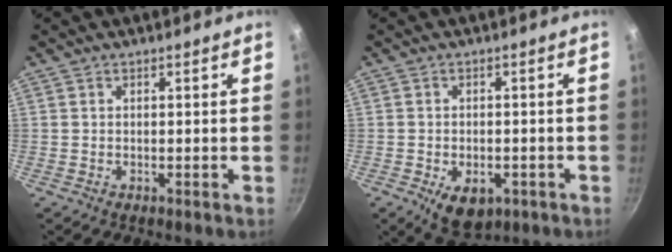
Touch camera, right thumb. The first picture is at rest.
{"total": 7.6, "force": [-2.9, 4.7, 5.2], "torque": [-0.061, 0.004, -0.030]}